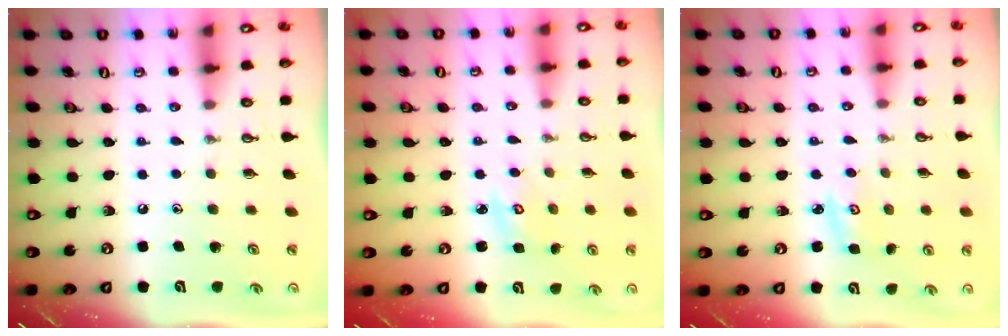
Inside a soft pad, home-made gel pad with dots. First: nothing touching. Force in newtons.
{"total": 3.1, "press": 3.1, "slide": 0.2}
{"total": 2.8, "press": 2.8, "slide": 0.3}